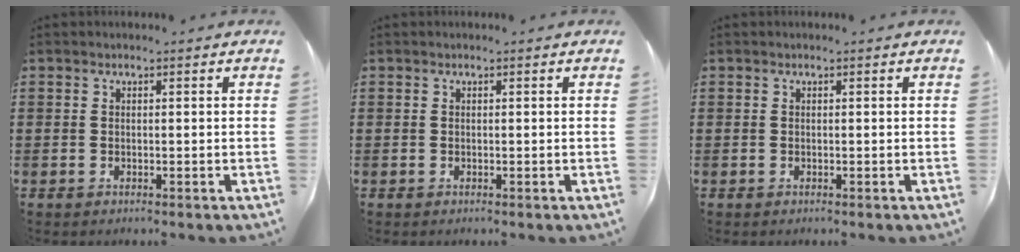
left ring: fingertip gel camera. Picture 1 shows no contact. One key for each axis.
{"total": 0.0}
{"total": 0.0}